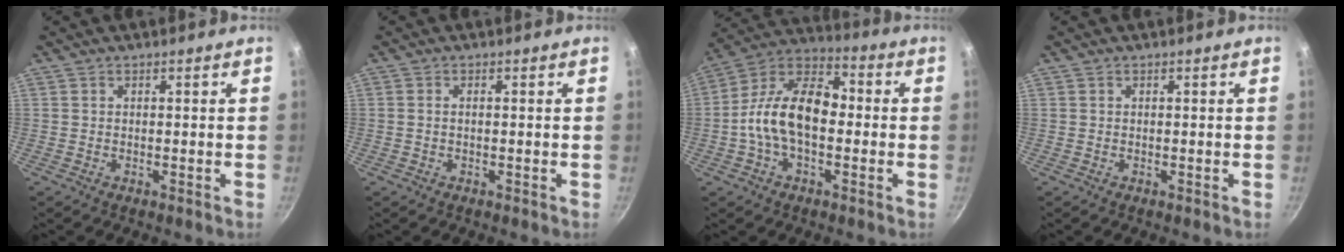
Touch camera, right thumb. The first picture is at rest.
{"total": 0.9, "force": [-0.1, 0.4, 0.8], "torque": [-0.019, 0.005, -0.003]}
{"total": 15.7, "force": [-1.5, 9.5, 12.5], "torque": [-0.191, 0.047, -0.052]}
{"total": 0.0}